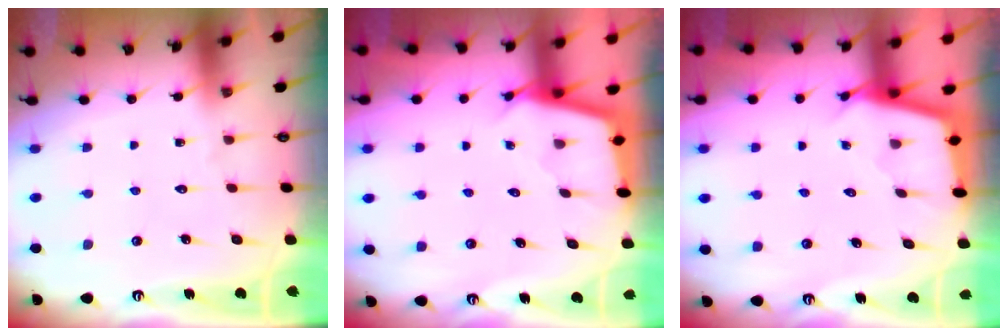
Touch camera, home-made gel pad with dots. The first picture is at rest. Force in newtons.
{"total": 2.5, "press": 2.5, "slide": 0.1}
{"total": 2.5, "press": 2.5, "slide": 0.1}